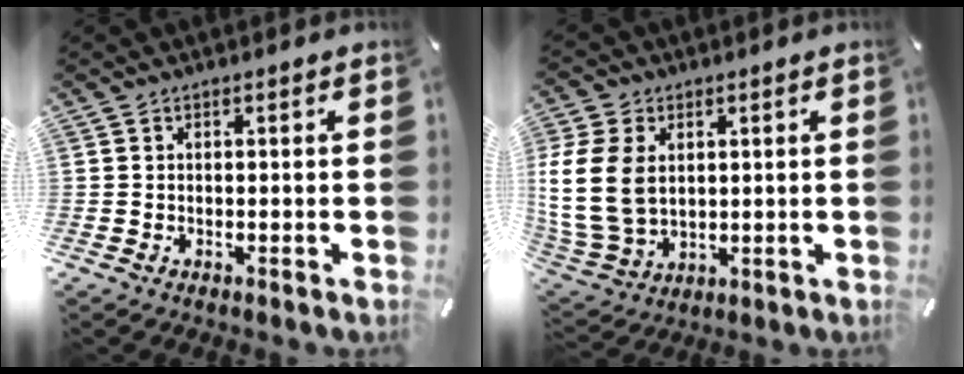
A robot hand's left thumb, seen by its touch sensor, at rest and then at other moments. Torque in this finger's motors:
{"motor_torque": [2.50, 2.50, 0.60, -0.19, 0.58]}